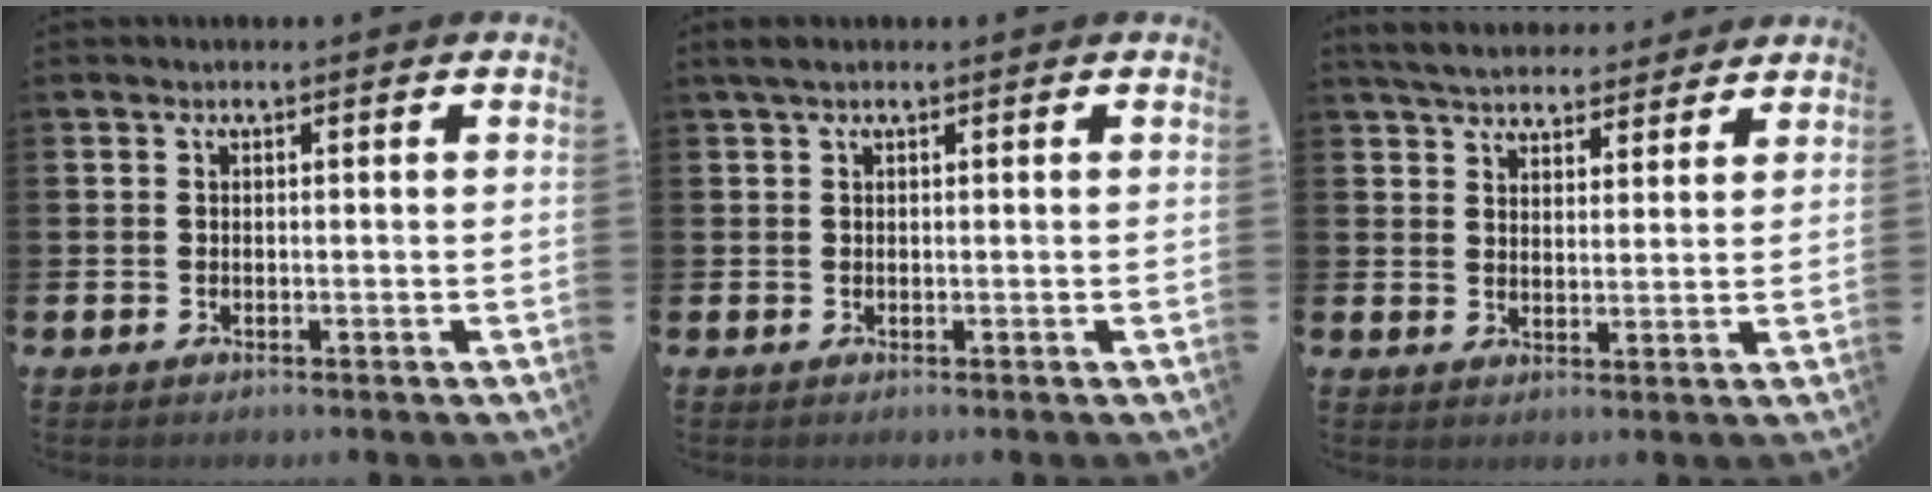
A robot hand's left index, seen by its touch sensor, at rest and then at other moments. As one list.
[{"total": 1.4, "force": [0.9, 0.5, 1.0], "torque": [-0.026, 0.008, 0.016]}, {"total": 5.4, "force": [5.2, 1.2, 0.8], "torque": [-0.040, -0.019, 0.096]}]